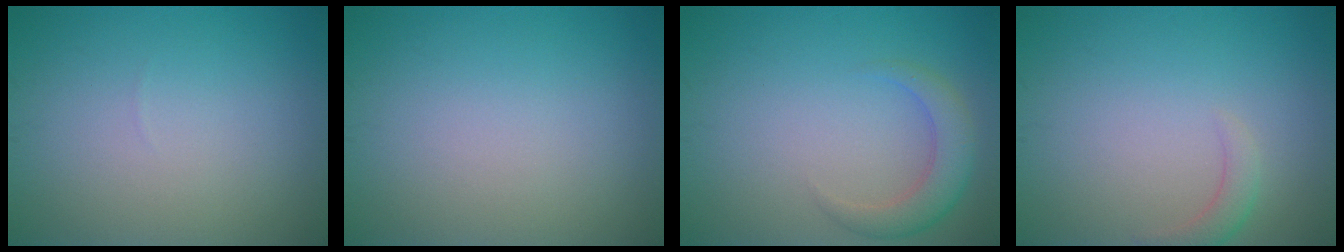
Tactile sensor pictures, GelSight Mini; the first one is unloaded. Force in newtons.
{"total": 0.0}
{"total": 3.0, "press": 3.0, "slide": 0.3}
{"total": 1.6, "press": 1.6, "slide": 0.3}